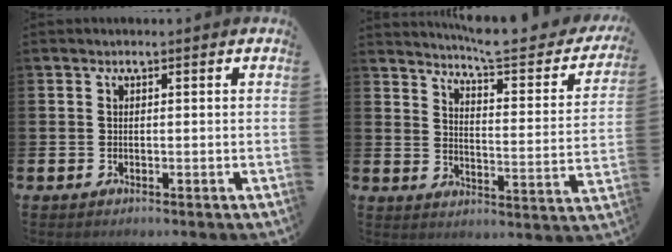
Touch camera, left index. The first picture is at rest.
{"total": 6.2, "force": [5.7, 0.5, 2.4], "torque": [-0.063, -0.048, 0.090]}